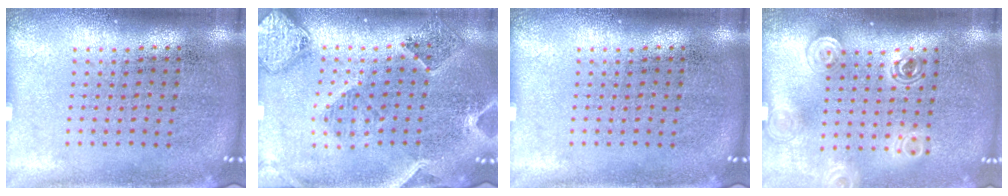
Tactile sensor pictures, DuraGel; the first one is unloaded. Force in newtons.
{"total": 1.6, "press": 1.6, "slide": 0.3}
{"total": 0.0}
{"total": 1.4, "press": 1.2, "slide": 0.8}